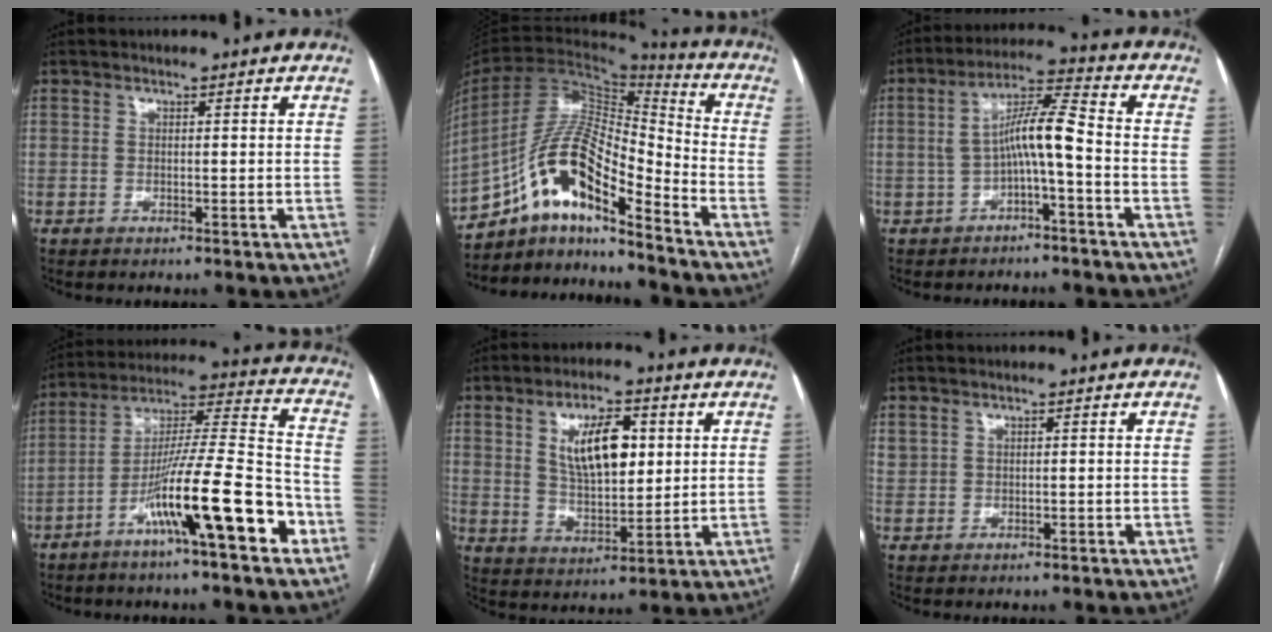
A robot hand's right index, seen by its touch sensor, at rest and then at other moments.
{"total": 15.3, "force": [-9.5, 3.2, 11.5], "torque": [-0.214, 0.029, -0.165]}
{"total": 7.6, "force": [-1.5, 0.7, 7.4], "torque": [-0.133, 0.034, -0.026]}
{"total": 16.9, "force": [-8.1, 0.8, 14.8], "torque": [-0.252, -0.002, -0.138]}
{"total": 10.0, "force": [3.1, 4.1, 8.6], "torque": [-0.152, 0.008, 0.060]}
{"total": 1.1, "force": [0.7, 0.8, 0.4], "torque": [-0.009, 0.006, 0.019]}